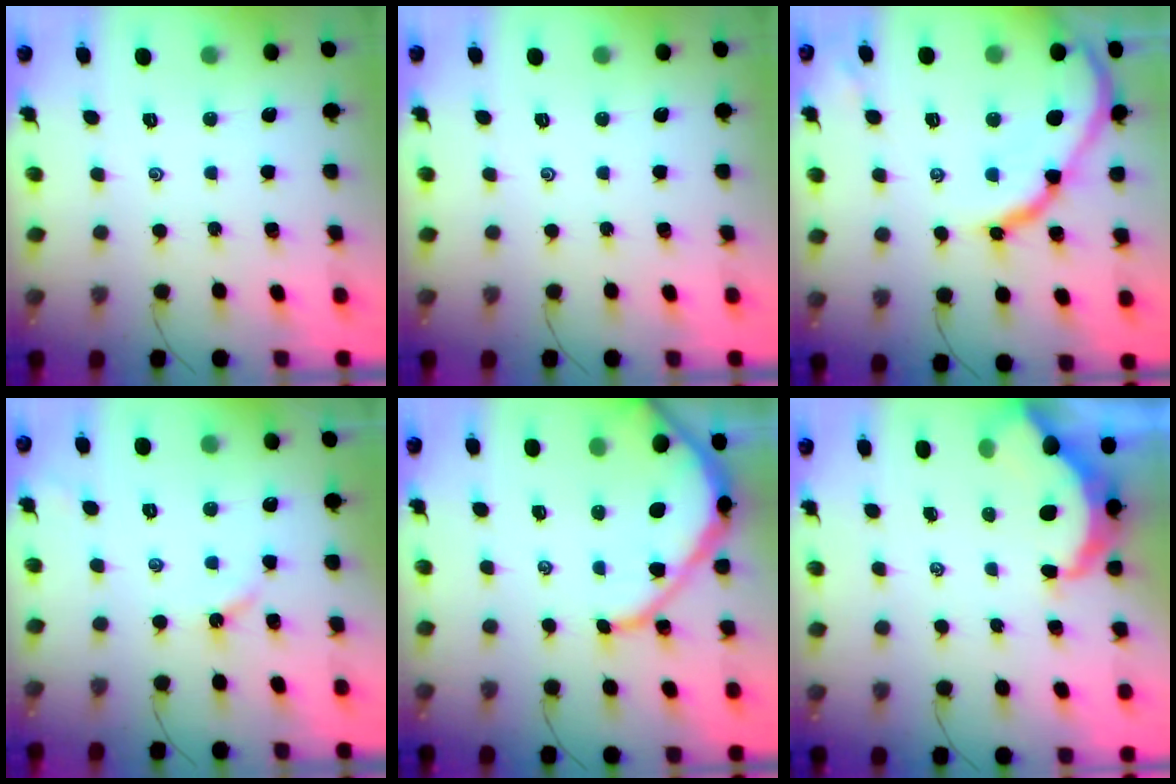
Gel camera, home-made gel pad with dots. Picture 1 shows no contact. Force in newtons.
{"total": 0.0}
{"total": 12.5, "press": 12.4, "slide": 0.8}
{"total": 3.0, "press": 3.0, "slide": 0.3}
{"total": 10.3, "press": 10.2, "slide": 1.1}
{"total": 7.3, "press": 7.3, "slide": 0.4}